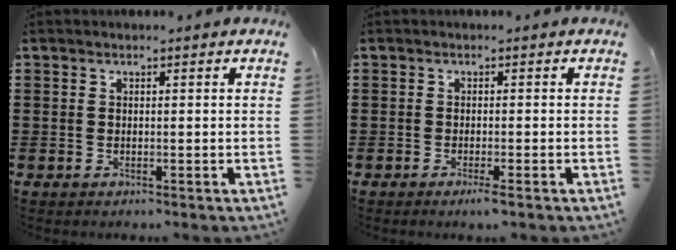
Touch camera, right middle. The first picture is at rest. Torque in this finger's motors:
{"motor_torque": [0.93, 0.21, 0.13, 0.05]}